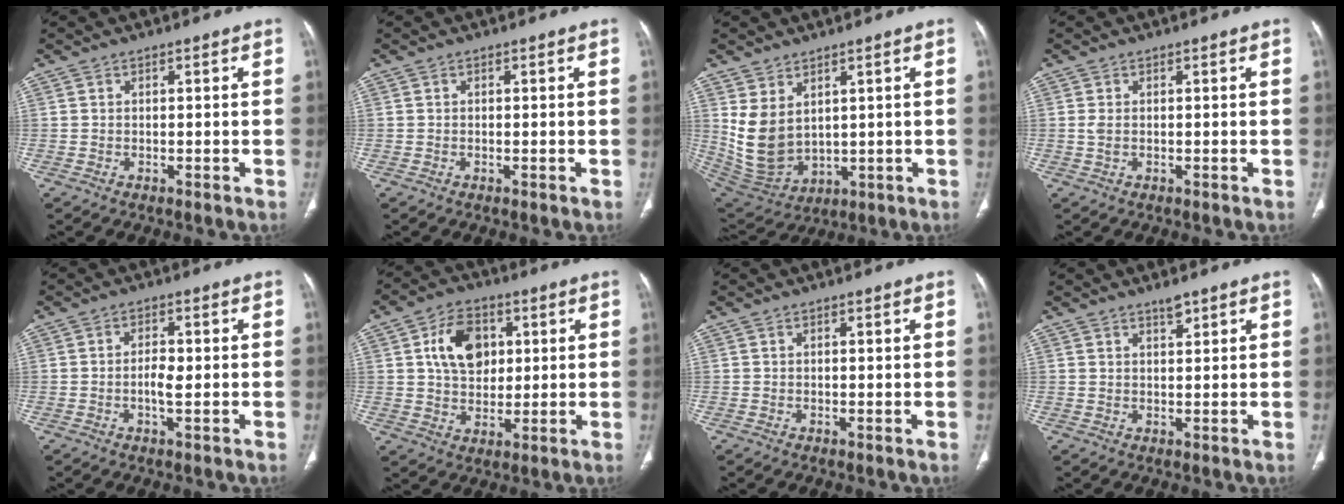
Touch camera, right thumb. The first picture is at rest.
{"total": 0.0}
{"total": 10.5, "force": [3.1, 7.1, 7.2], "torque": [-0.128, -0.017, 0.091]}
{"total": 1.0, "force": [0.0, 0.5, 0.9], "torque": [-0.021, 0.000, 0.003]}
{"total": 3.3, "force": [-0.4, 1.2, 3.0], "torque": [-0.056, 0.001, -0.010]}
{"total": 10.9, "force": [2.9, 7.8, 6.9], "torque": [-0.085, -0.005, 0.050]}
{"total": 0.5, "force": [0.2, 0.2, 0.5], "torque": [-0.009, -0.001, 0.004]}
{"total": 2.1, "force": [1.7, 0.6, 1.1], "torque": [-0.009, -0.011, 0.030]}